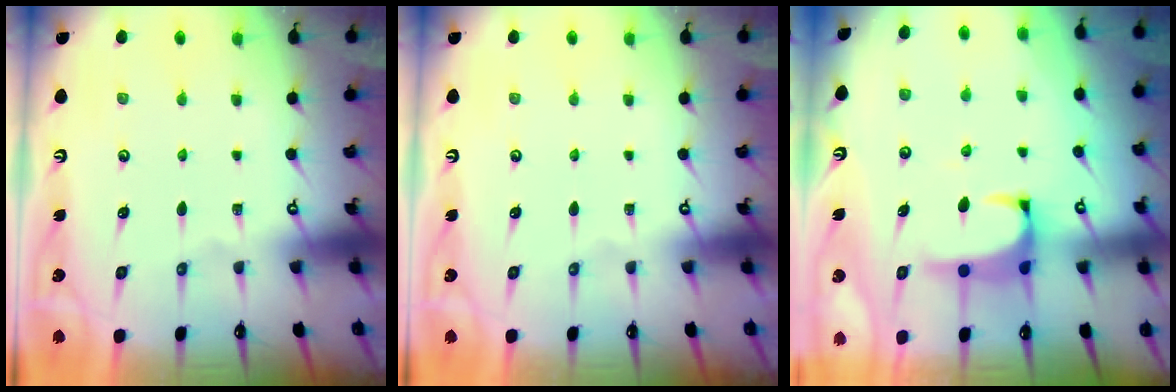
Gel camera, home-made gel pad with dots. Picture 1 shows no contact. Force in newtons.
{"total": 0.0}
{"total": 1.6, "press": 1.5, "slide": 0.5}